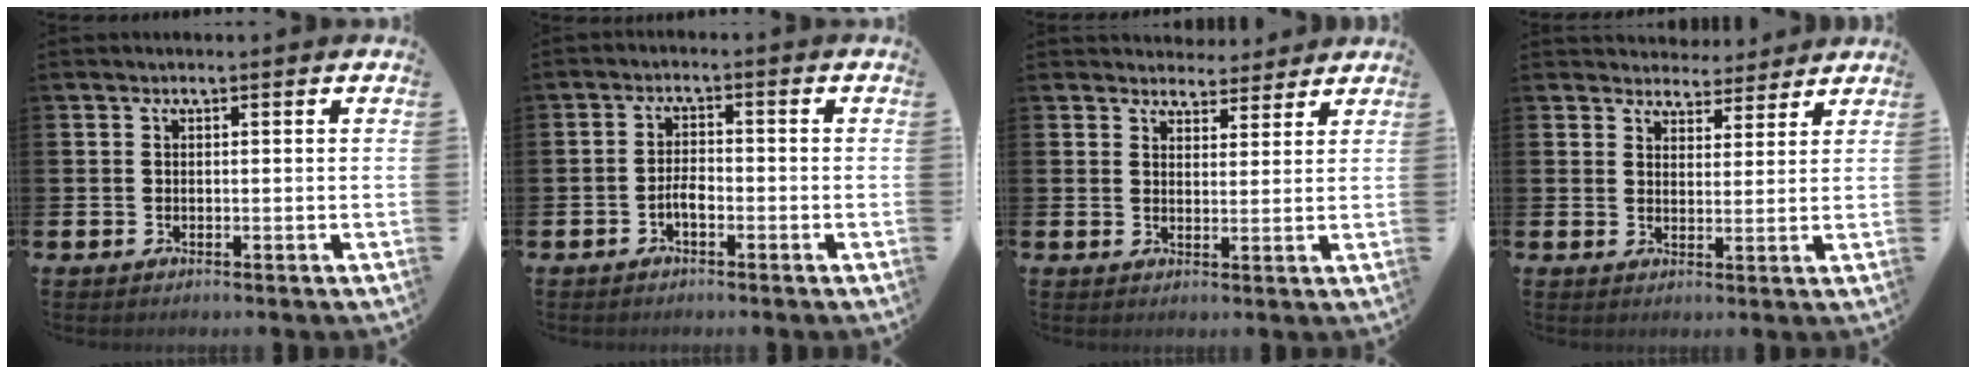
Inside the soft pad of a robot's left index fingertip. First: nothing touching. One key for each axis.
{"total": 2.4, "fx": -1.1, "fy": 1.0, "fz": 1.8, "tx": -0.034, "ty": 0.004, "tz": -0.022}
{"total": 3.9, "fx": 3.7, "fy": 1.3, "fz": -0.2, "tx": 0.002, "ty": -0.020, "tz": 0.067}
{"total": 4.0, "fx": 3.8, "fy": 1.3, "fz": -0.4, "tx": 0.002, "ty": -0.027, "tz": 0.067}